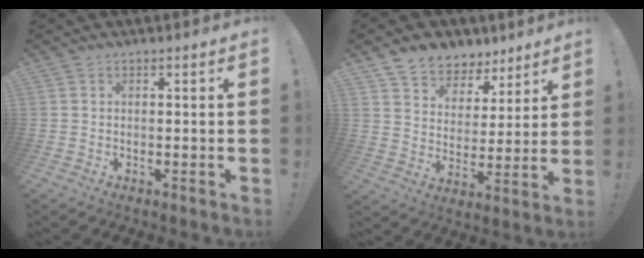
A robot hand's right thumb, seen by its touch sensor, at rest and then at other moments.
{"total": 8.2, "force": [6.2, 5.3, 1.1], "torque": [-0.022, -0.051, 0.122]}